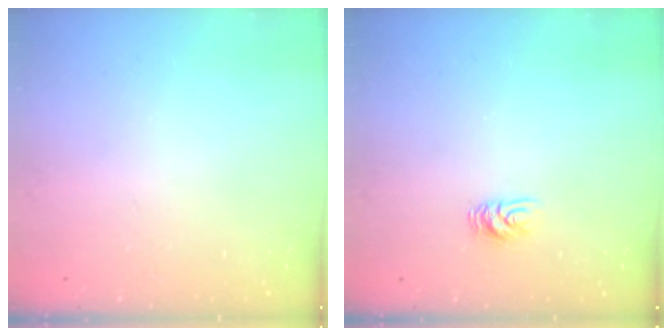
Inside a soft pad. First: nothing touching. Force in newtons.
{"total": 4.8, "press": 4.8, "slide": 0.4}